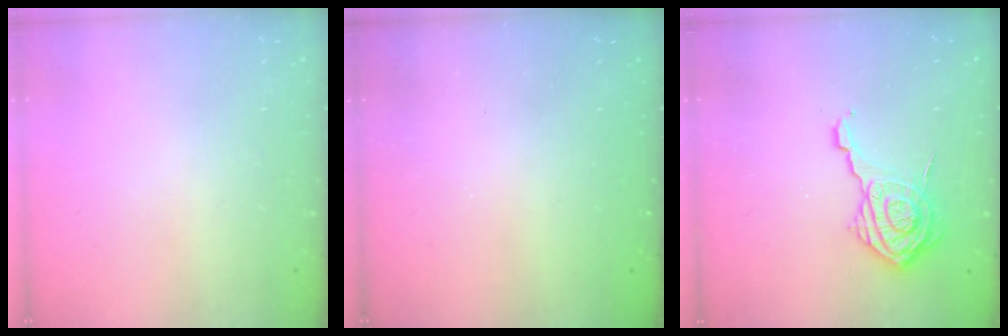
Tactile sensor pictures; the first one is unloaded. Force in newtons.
{"total": 1.5, "press": 1.4, "slide": 0.6}
{"total": 13.9, "press": 13.8, "slide": 0.7}